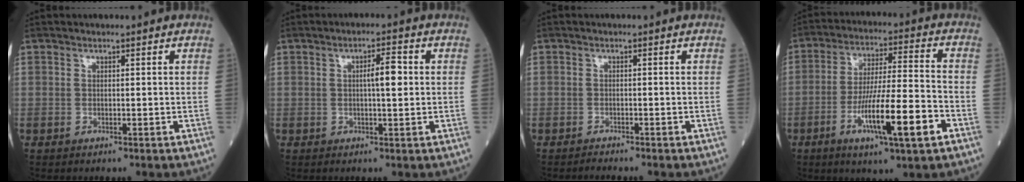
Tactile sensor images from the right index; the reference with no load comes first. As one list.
[{"total": 4.0, "force": [0.5, 0.7, 3.9], "torque": [-0.062, 0.005, 0.005]}, {"total": 1.3, "force": [-1.3, -0.2, 0.3], "torque": [-0.001, 0.002, -0.019]}, {"total": 13.8, "force": [-5.6, 0.9, 12.6], "torque": [-0.226, -0.011, -0.094]}]